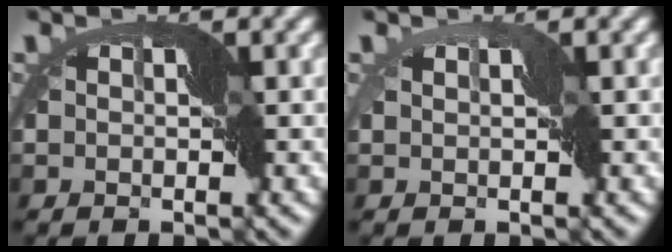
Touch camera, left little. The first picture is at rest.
{"total": 0.0}